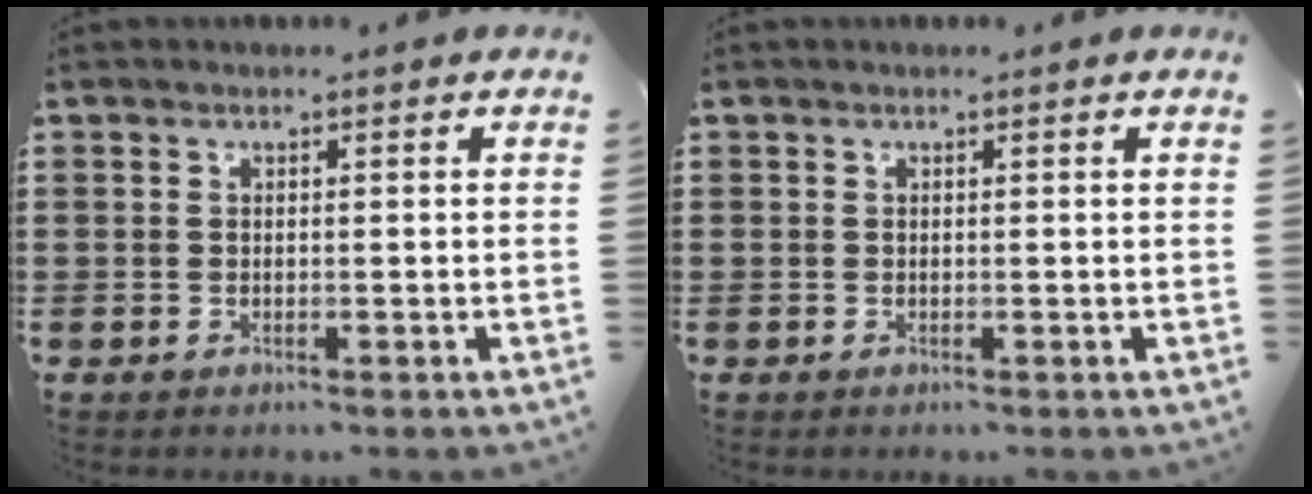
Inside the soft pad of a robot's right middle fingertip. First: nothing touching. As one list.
[{"total": 0.0}]